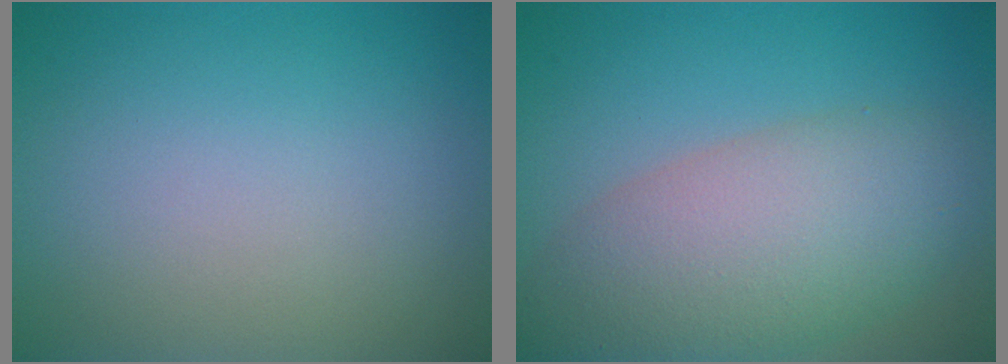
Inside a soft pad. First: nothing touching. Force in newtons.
{"total": 8.3, "press": 8.3, "slide": 0.3}